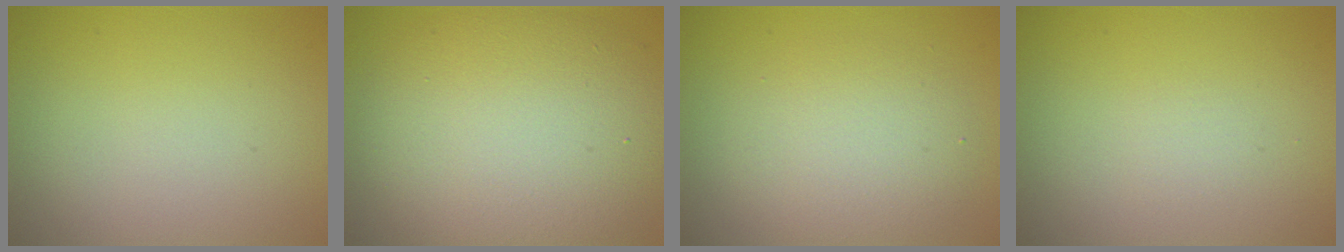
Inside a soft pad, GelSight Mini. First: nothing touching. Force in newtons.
{"total": 10.5, "press": 10.5, "slide": 0.5}
{"total": 3.8, "press": 3.7, "slide": 0.3}
{"total": 0.6, "press": 0.6, "slide": 0.0}